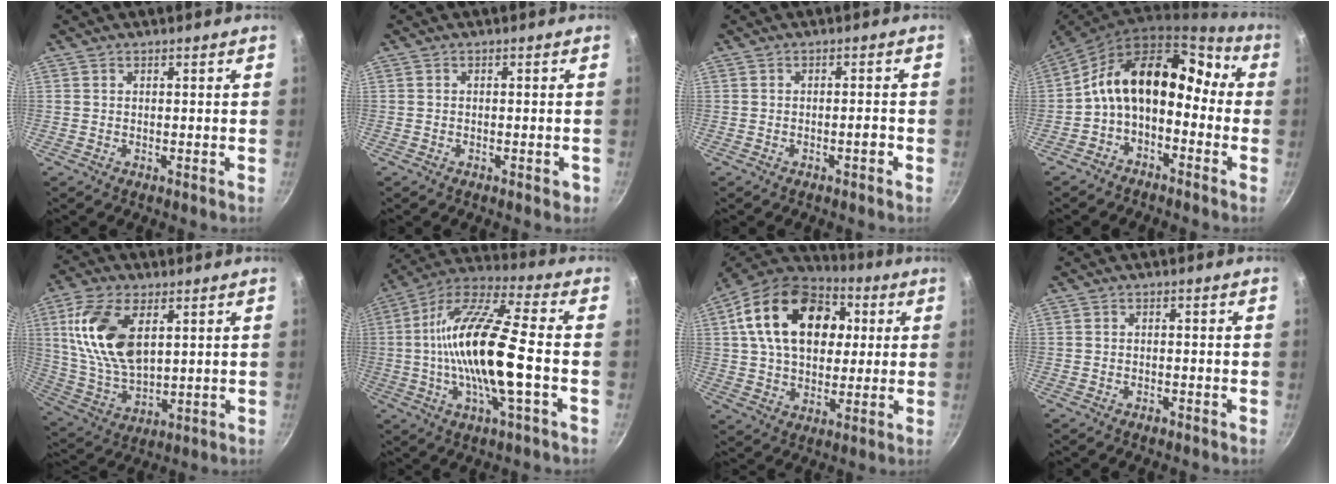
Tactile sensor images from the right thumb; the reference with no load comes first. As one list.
[{"total": 1.6, "force": [-0.8, 0.7, 1.1], "torque": [-0.015, 0.008, -0.008]}, {"total": 1.7, "force": [-1.0, 0.4, 1.3], "torque": [-0.016, 0.012, -0.014]}, {"total": 14.9, "force": [-2.6, 10.1, 10.6], "torque": [-0.150, 0.082, -0.067]}, {"total": 16.2, "force": [5.0, 8.8, 12.7], "torque": [-0.235, -0.013, 0.107]}, {"total": 19.7, "force": [-1.9, 4.6, 19.0], "torque": [-0.352, 0.028, -0.049]}, {"total": 23.0, "force": [5.9, 15.6, 15.9], "torque": [-0.240, 0.011, 0.086]}, {"total": 1.1, "force": [-0.8, 0.5, 0.6], "torque": [-0.015, 0.007, -0.013]}]